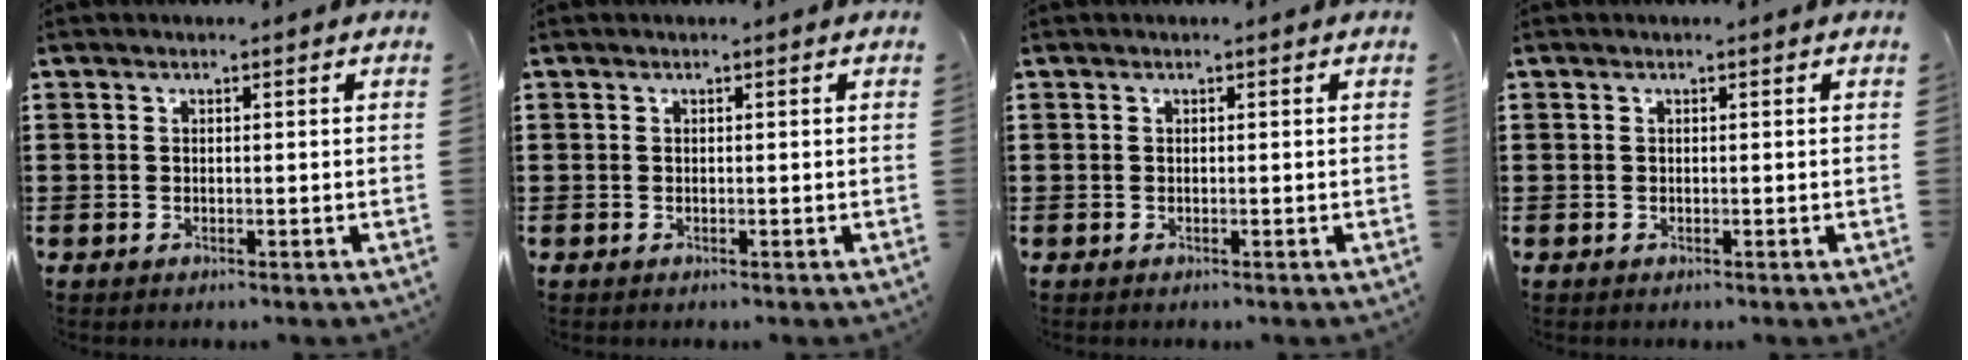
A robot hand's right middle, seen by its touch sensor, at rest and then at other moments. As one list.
[{"total": 0.0}, {"total": 0.0}, {"total": 0.0}]